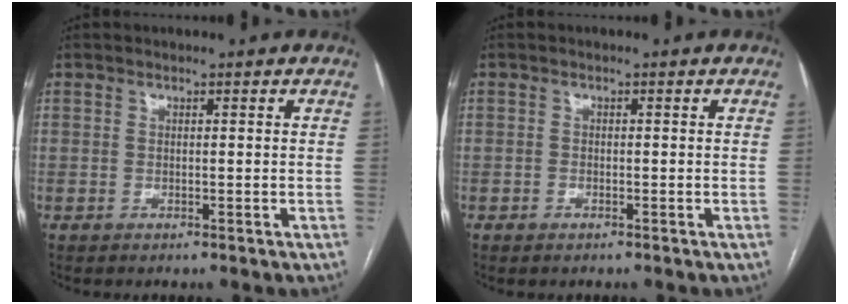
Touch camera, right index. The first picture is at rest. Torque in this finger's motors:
{"motor_torque": [0.03, 0.08, -0.03, -0.01]}